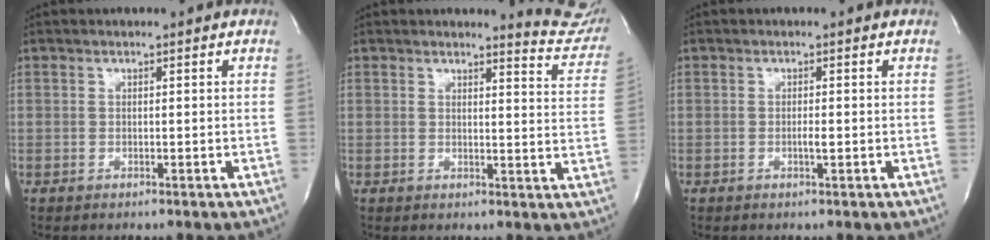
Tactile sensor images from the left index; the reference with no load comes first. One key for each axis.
{"total": 7.6, "fx": 7.6, "fy": 0.4, "fz": 0.4, "tx": 0.009, "ty": -0.071, "tz": 0.059}
{"total": 1.0, "fx": -0.2, "fy": 0.1, "fz": 0.9, "tx": -0.017, "ty": 0.000, "tz": -0.004}